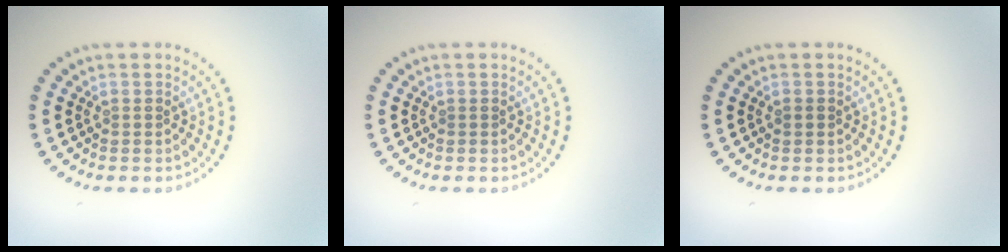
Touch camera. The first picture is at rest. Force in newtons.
{"total": 0.0}
{"total": 0.8, "press": 0.7, "slide": 0.1}